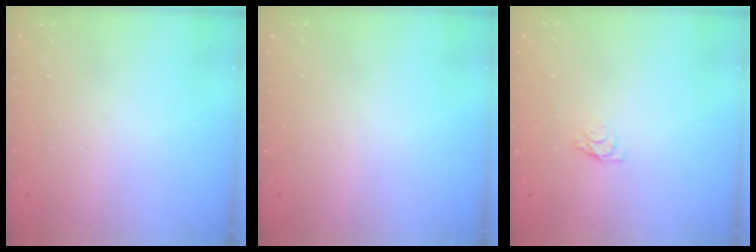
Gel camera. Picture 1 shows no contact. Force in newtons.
{"total": 0.0}
{"total": 3.2, "press": 3.1, "slide": 0.3}